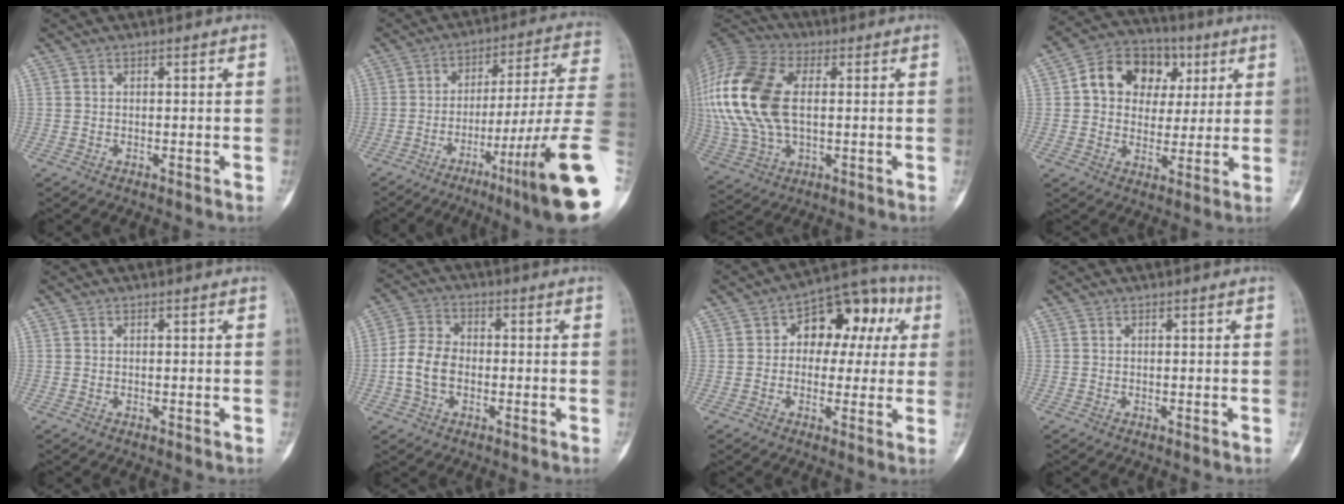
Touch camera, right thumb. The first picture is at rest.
{"total": 22.0, "force": [-8.3, 1.0, 20.4], "torque": [-0.266, 0.034, -0.125]}
{"total": 21.8, "force": [2.1, 12.8, 17.5], "torque": [-0.404, 0.004, 0.039]}
{"total": 14.0, "force": [3.8, 11.2, 7.5], "torque": [-0.081, 0.008, 0.056]}
{"total": 0.0}
{"total": 7.6, "force": [-1.4, 5.4, 5.1], "torque": [-0.097, 0.020, -0.035]}
{"total": 13.4, "force": [2.9, 9.2, 9.4], "torque": [-0.070, 0.038, 0.030]}
{"total": 0.0}